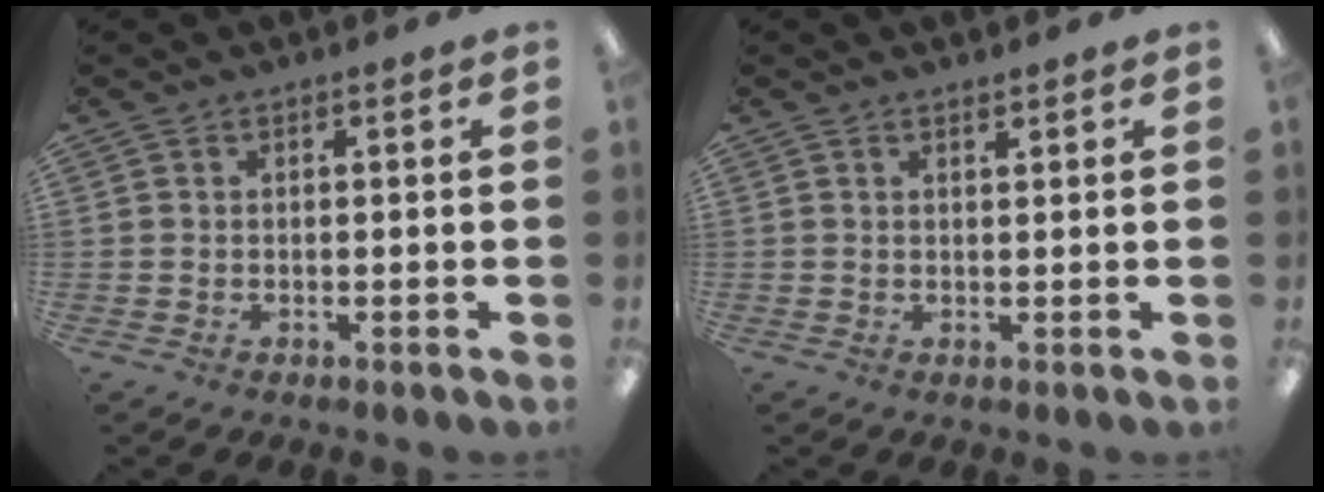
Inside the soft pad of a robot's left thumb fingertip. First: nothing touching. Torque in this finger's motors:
{"motor_torque": [-0.13, 0.02, -0.10, -0.07, -0.01]}